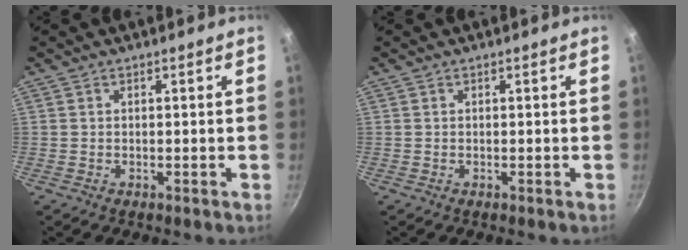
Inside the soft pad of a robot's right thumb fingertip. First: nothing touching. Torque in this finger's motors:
{"motor_torque": [0.00, 0.00, 0.00, 0.00, 0.00]}